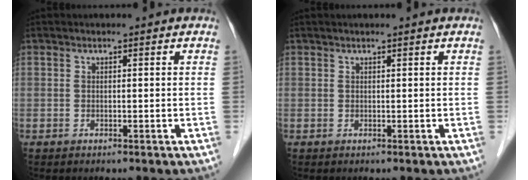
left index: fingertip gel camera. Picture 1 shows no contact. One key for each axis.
{"total": 0.7, "fx": 0.6, "fy": -0.1, "fz": 0.4, "tx": -0.005, "ty": 0.009, "tz": 0.013}